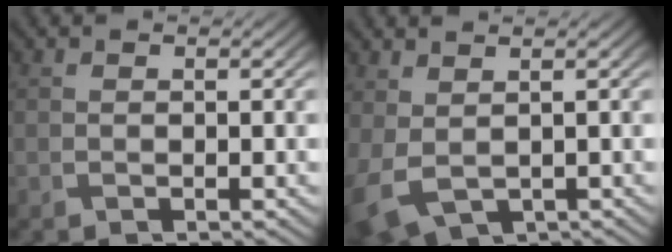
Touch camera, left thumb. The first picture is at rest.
{"total": 5.9, "force": [-0.3, 4.1, 4.2], "torque": [-0.127, -0.029, 0.021]}